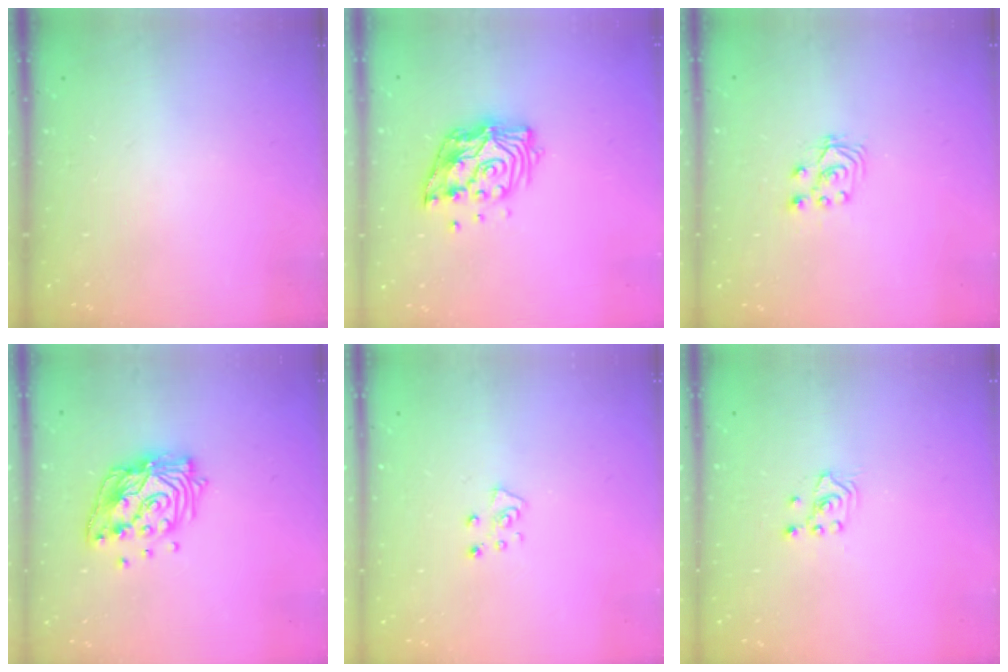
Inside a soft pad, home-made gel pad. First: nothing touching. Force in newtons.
{"total": 13.0, "press": 12.9, "slide": 1.1}
{"total": 3.1, "press": 3.0, "slide": 0.7}
{"total": 15.9, "press": 15.8, "slide": 1.8}
{"total": 5.7, "press": 5.7, "slide": 0.7}
{"total": 2.5, "press": 2.4, "slide": 0.9}